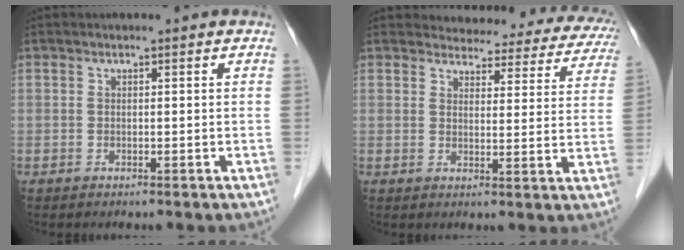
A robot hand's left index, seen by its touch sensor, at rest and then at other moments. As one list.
[{"total": 17.1, "force": [15.8, 5.4, 3.7], "torque": [-0.014, -0.028, 0.155]}]